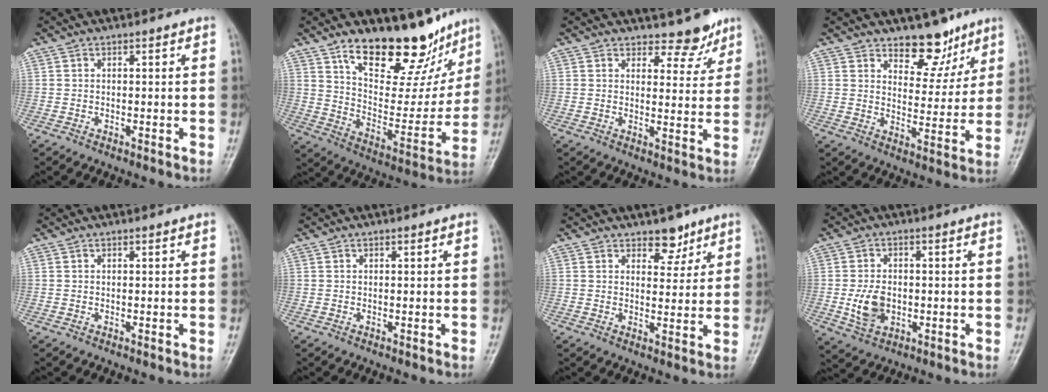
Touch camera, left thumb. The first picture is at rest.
{"total": 20.1, "force": [14.9, 8.9, 10.2], "torque": [-0.083, -0.090, 0.237]}
{"total": 5.2, "force": [4.5, 2.4, 1.1], "torque": [0.009, -0.039, 0.060]}
{"total": 8.7, "force": [6.5, 4.6, 3.5], "torque": [-0.009, -0.046, 0.102]}
{"total": 0.0}
{"total": 0.0}
{"total": 4.4, "force": [3.2, 2.5, 1.7], "torque": [0.006, -0.021, 0.046]}
{"total": 6.7, "force": [-0.9, 4.7, 4.6], "torque": [-0.073, -0.001, -0.012]}